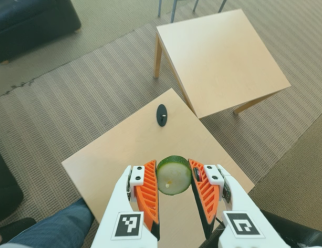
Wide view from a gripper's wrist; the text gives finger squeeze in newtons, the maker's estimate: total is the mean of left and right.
{"total": 12.9, "left": 13.6, "right": 12.2}